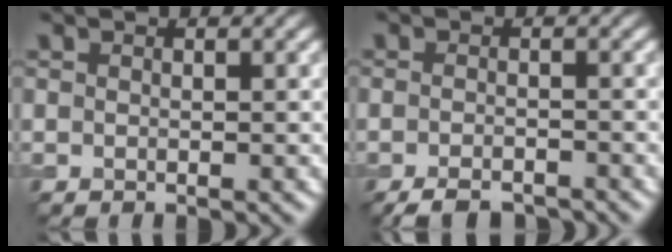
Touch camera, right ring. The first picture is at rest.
{"total": 3.7, "force": [-2.8, 1.0, 2.2], "torque": [-0.039, -0.008, -0.048]}